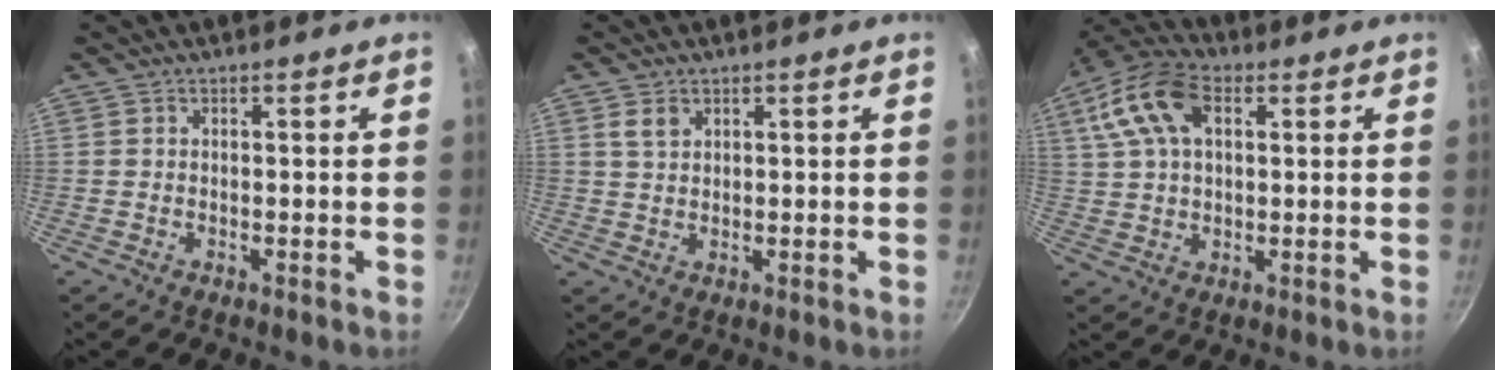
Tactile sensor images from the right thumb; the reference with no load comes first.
{"total": 2.7, "force": [1.4, 1.8, 1.5], "torque": [-0.023, -0.003, 0.029]}
{"total": 13.4, "force": [4.3, 8.1, 9.9], "torque": [-0.190, 0.017, 0.067]}